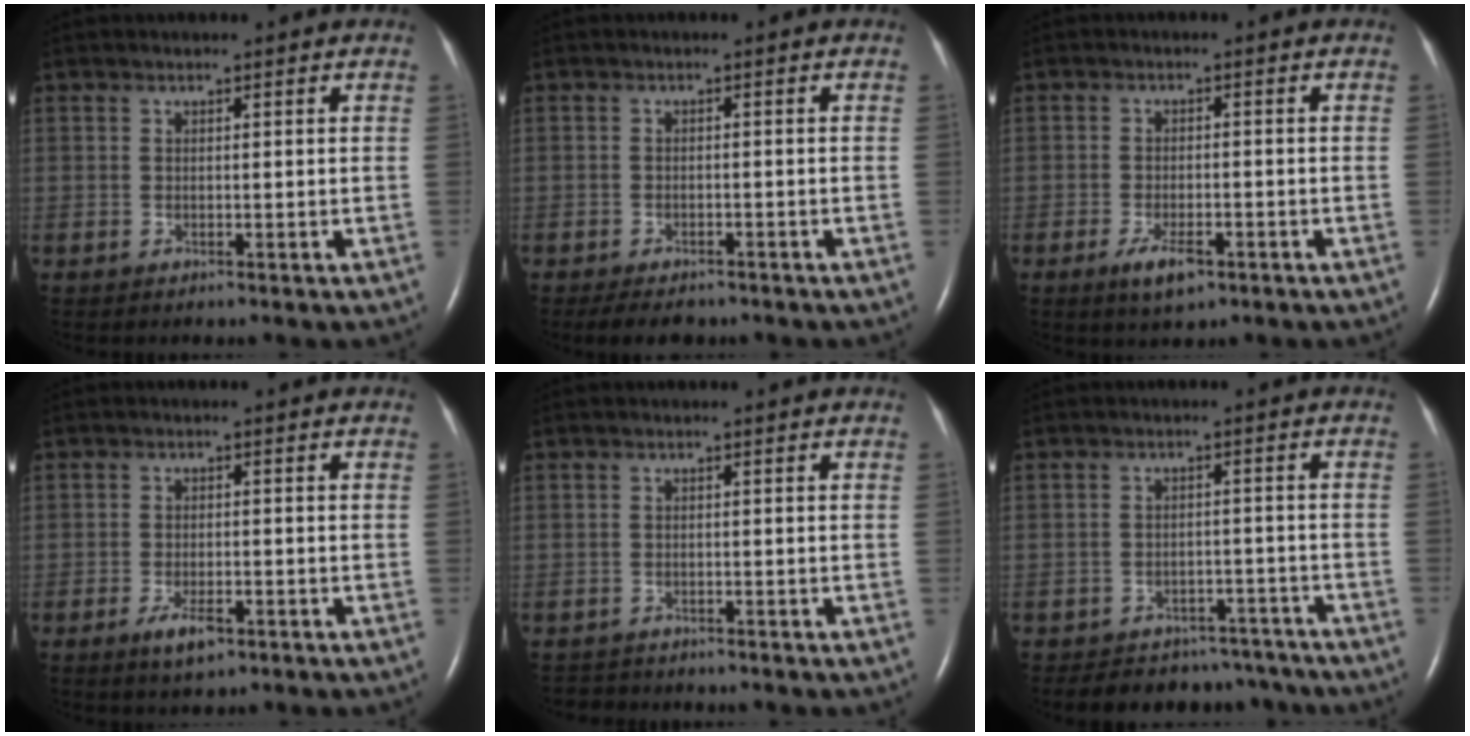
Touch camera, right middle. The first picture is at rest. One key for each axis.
{"total": 5.2, "fx": -4.2, "fy": 2.1, "fz": 2.2, "tx": -0.031, "ty": -0.006, "tz": -0.058}
{"total": 4.5, "fx": -2.6, "fy": 1.6, "fz": 3.3, "tx": -0.065, "ty": -0.004, "tz": -0.039}
{"total": 3.9, "fx": -2.2, "fy": 1.4, "fz": 2.9, "tx": -0.057, "ty": -0.003, "tz": -0.035}
{"total": 2.4, "fx": -2.3, "fy": 0.8, "fz": -0.1, "tx": -0.002, "ty": -0.007, "tz": -0.034}
{"total": 11.6, "fx": -10.2, "fy": 5.3, "fz": 1.9, "tx": -0.025, "ty": 0.019, "tz": -0.119}